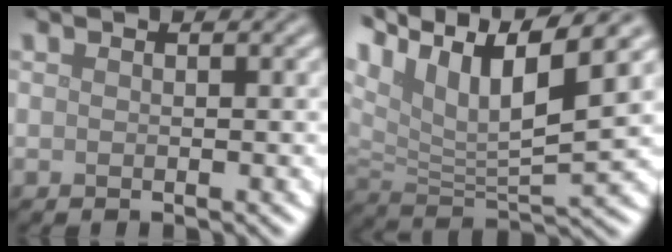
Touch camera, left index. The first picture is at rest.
{"total": 11.1, "force": [6.9, 3.8, 7.9], "torque": [-0.166, 0.015, 0.126]}